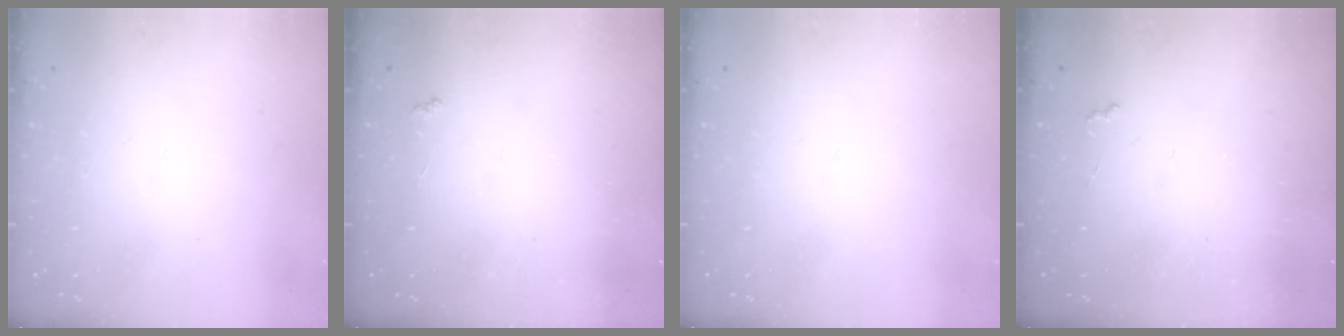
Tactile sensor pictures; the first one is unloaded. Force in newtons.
{"total": 2.9, "press": 2.8, "slide": 0.5}
{"total": 0.0}
{"total": 2.6, "press": 2.6, "slide": 0.5}